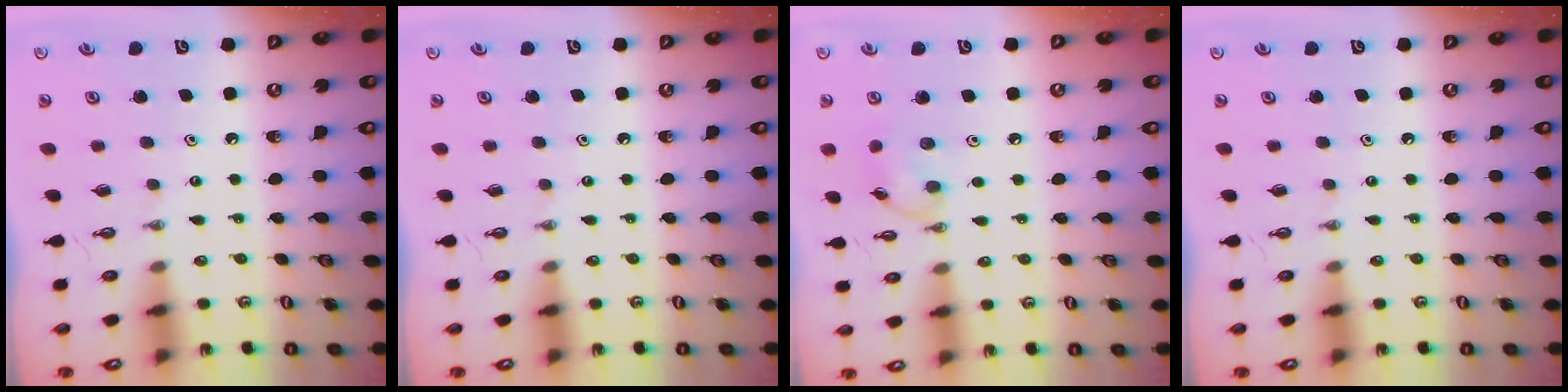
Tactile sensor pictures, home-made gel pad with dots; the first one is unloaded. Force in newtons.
{"total": 0.0}
{"total": 8.2, "press": 8.1, "slide": 0.6}
{"total": 0.0}